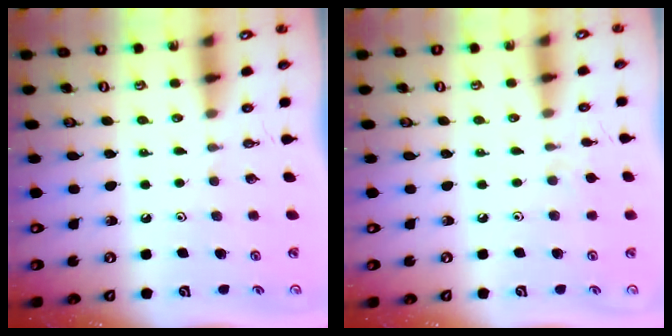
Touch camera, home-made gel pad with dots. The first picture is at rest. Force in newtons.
{"total": 5.1, "press": 5.0, "slide": 0.7}